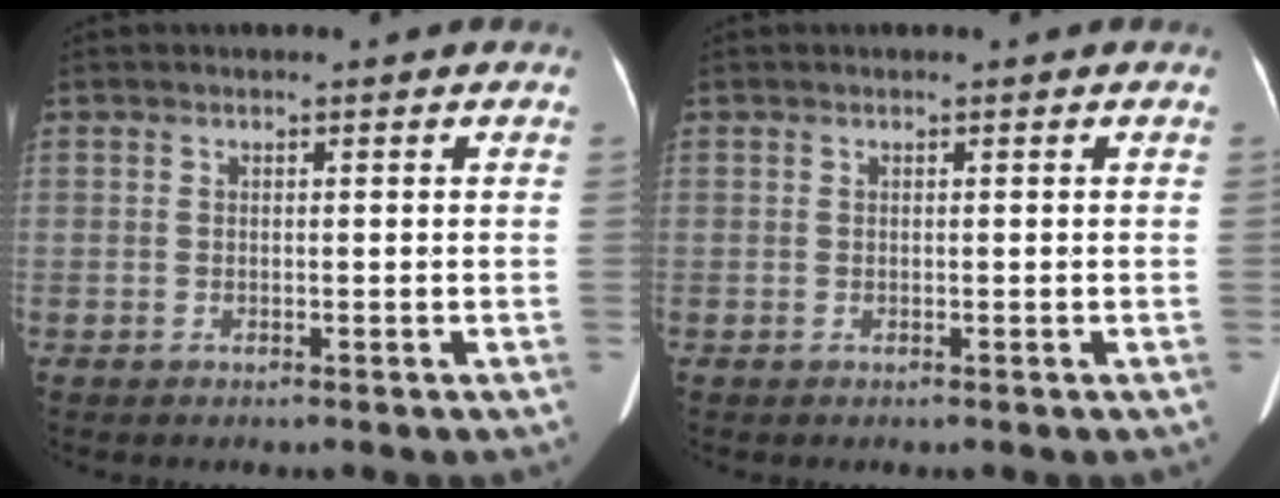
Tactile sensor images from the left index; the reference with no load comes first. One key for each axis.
{"total": 0.0}